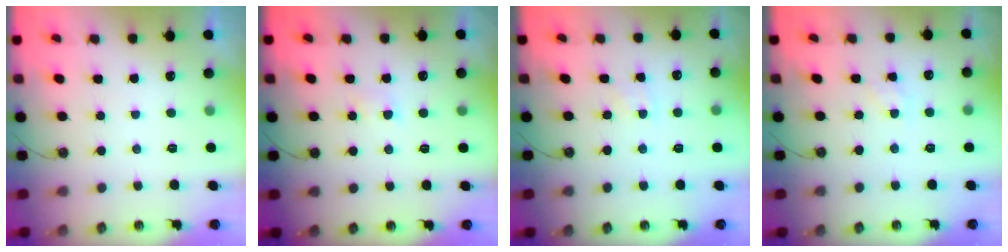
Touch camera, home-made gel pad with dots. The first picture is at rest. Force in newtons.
{"total": 2.8, "press": 2.7, "slide": 0.5}
{"total": 2.7, "press": 2.7, "slide": 0.3}
{"total": 1.4, "press": 1.3, "slide": 0.2}